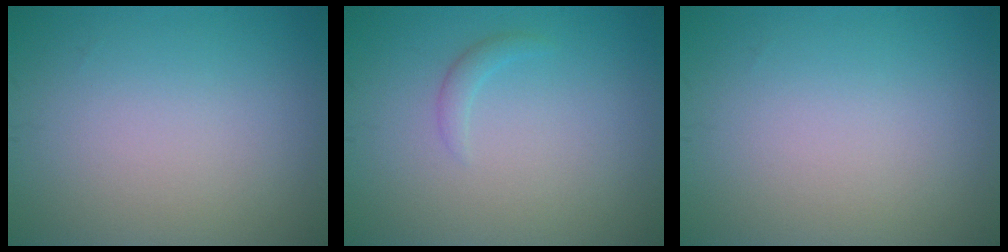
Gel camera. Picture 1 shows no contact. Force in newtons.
{"total": 1.0, "press": 1.0, "slide": 0.1}
{"total": 0.0}